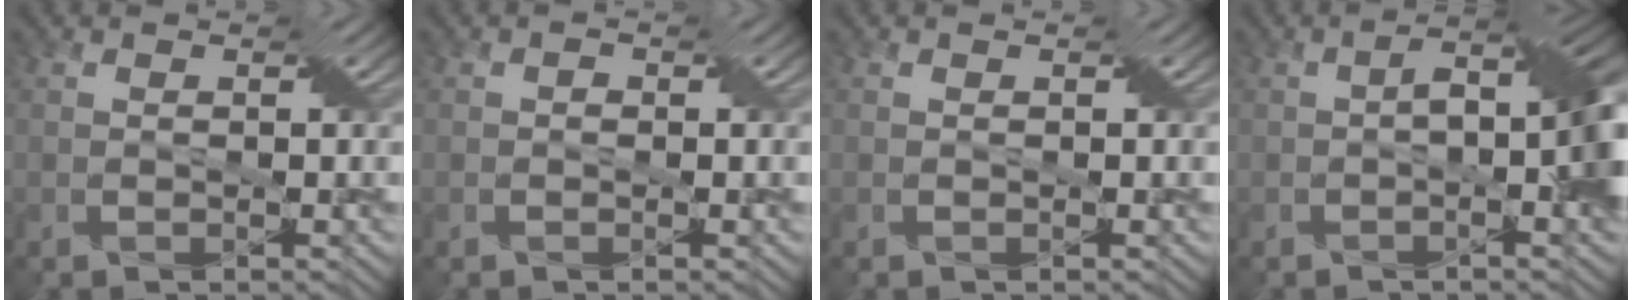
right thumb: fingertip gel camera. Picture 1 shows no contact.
{"total": 0.6, "force": [-0.1, 0.5, 0.2], "torque": [-0.002, -0.001, -0.004]}
{"total": 0.0}
{"total": 7.2, "force": [-0.3, 2.4, 6.8], "torque": [-0.102, 0.004, -0.007]}